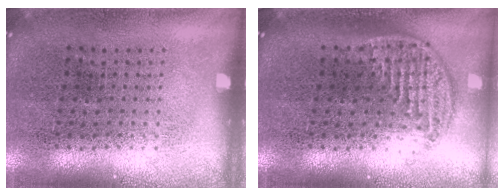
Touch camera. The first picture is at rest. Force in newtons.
{"total": 1.3, "press": 1.1, "slide": 0.6}